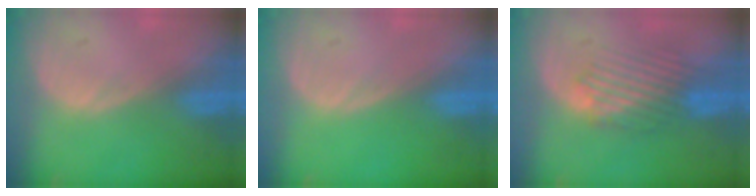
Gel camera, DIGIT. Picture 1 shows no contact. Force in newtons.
{"total": 0.0}
{"total": 5.4, "press": 5.1, "slide": 1.7}